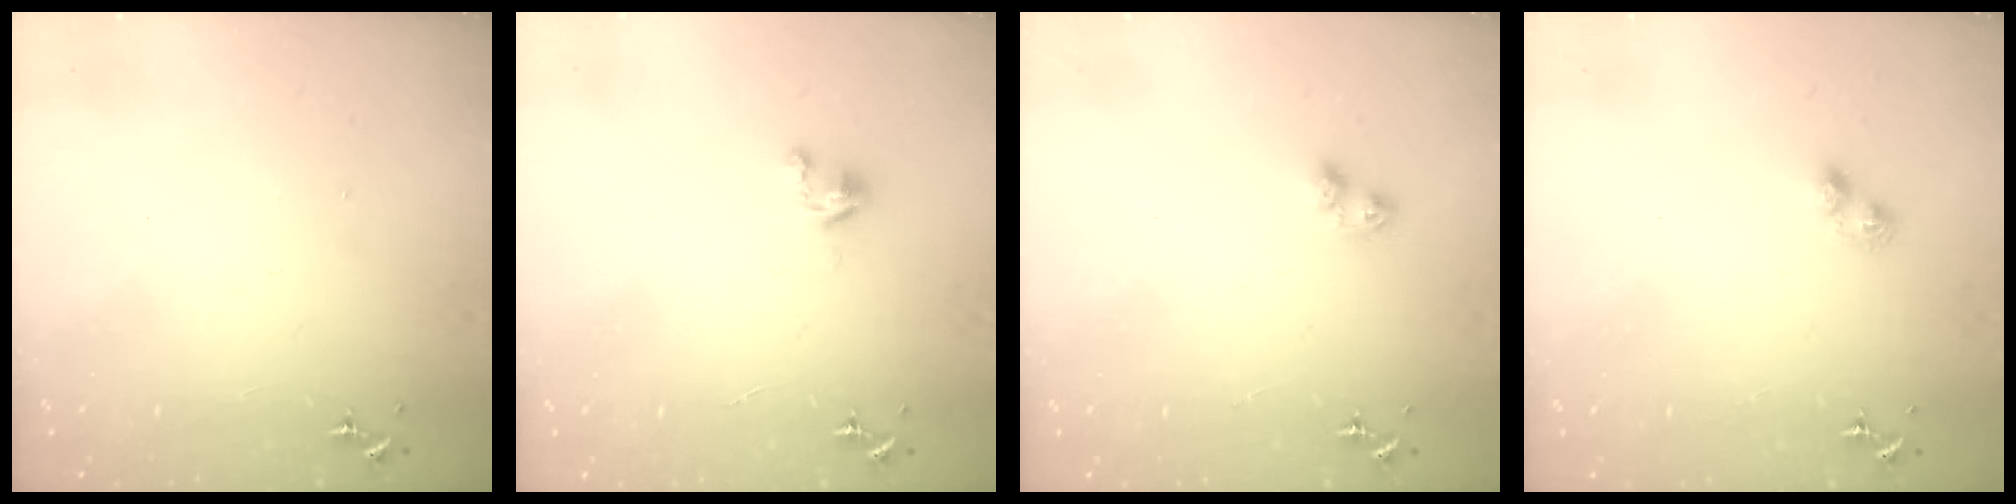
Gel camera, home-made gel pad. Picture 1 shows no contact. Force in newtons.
{"total": 2.8, "press": 2.8, "slide": 0.3}
{"total": 4.6, "press": 4.6, "slide": 0.4}
{"total": 3.5, "press": 3.5, "slide": 0.5}